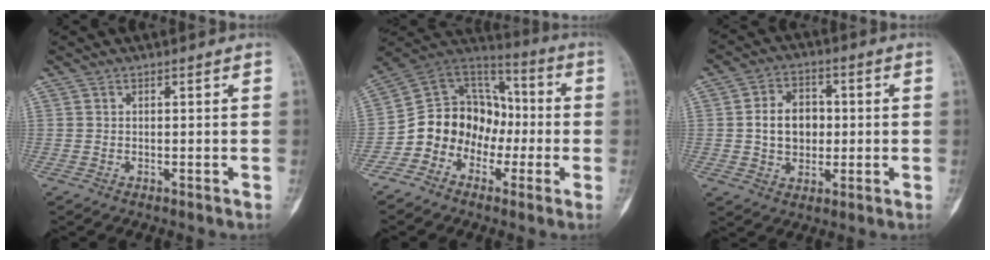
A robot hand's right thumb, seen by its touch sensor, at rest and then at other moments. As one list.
[{"total": 14.3, "force": [-4.3, 12.2, 6.1], "torque": [-0.057, 0.082, -0.087]}, {"total": 9.1, "force": [0.3, 6.9, 5.9], "torque": [-0.072, 0.010, 0.004]}]